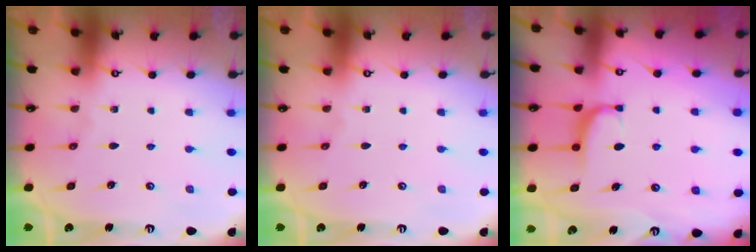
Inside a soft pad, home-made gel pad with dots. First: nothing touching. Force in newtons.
{"total": 0.0}
{"total": 0.8, "press": 0.7, "slide": 0.4}